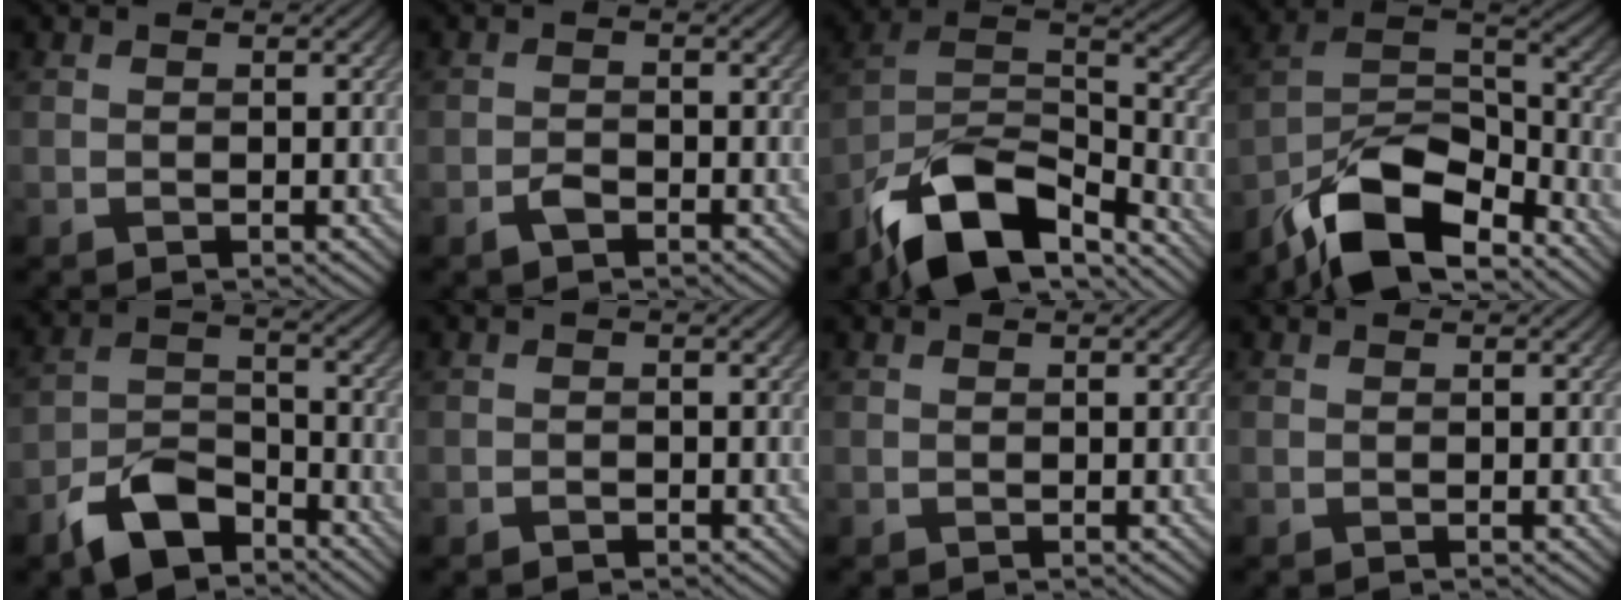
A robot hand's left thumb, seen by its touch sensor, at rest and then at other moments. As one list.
[{"total": 1.6, "force": [-1.1, 0.8, 0.8], "torque": [-0.014, 0.002, -0.024]}, {"total": 13.7, "force": [-9.4, 5.9, 8.0], "torque": [-0.159, -0.015, -0.182]}, {"total": 13.5, "force": [-9.8, 5.2, 7.8], "torque": [-0.150, -0.014, -0.190]}, {"total": 8.3, "force": [-5.8, 4.0, 4.4], "torque": [-0.083, -0.002, -0.127]}, {"total": 0.7, "force": [-0.6, 0.3, 0.2], "torque": [-0.001, 0.001, -0.010]}, {"total": 0.0}, {"total": 0.0}]